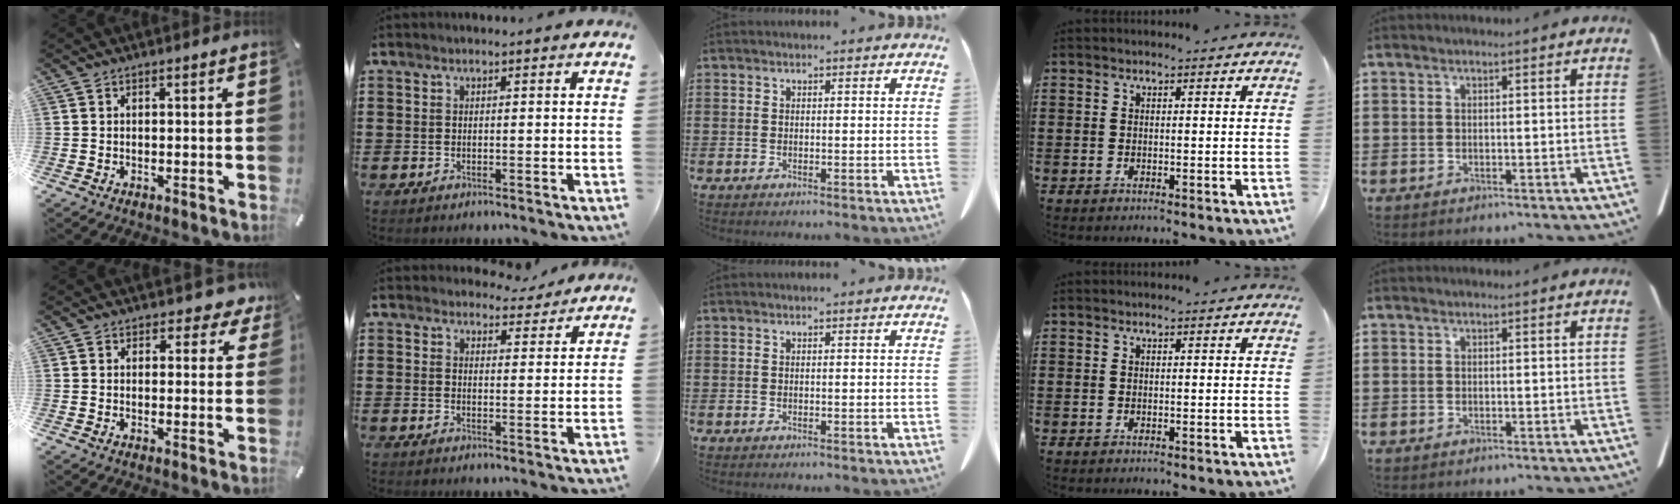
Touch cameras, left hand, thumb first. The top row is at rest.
{"thumb": {"total": 3.5, "force": [2.2, 2.4, 1.2], "torque": [0.001, -0.014, 0.032]}, "index": {"total": 4.0, "force": [3.8, 1.0, 0.6], "torque": [-0.016, -0.013, 0.070]}}